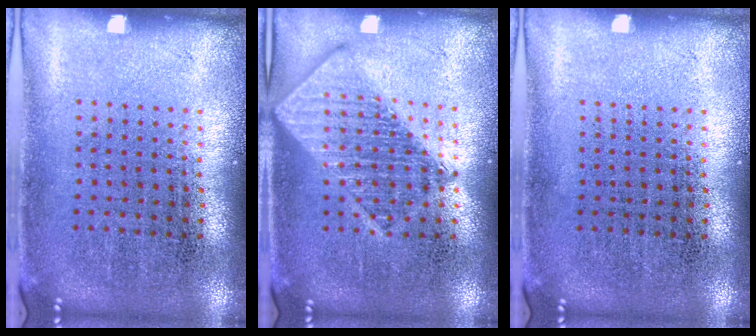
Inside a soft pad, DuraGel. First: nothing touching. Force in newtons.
{"total": 2.7, "press": 2.7, "slide": 0.3}
{"total": 0.0}